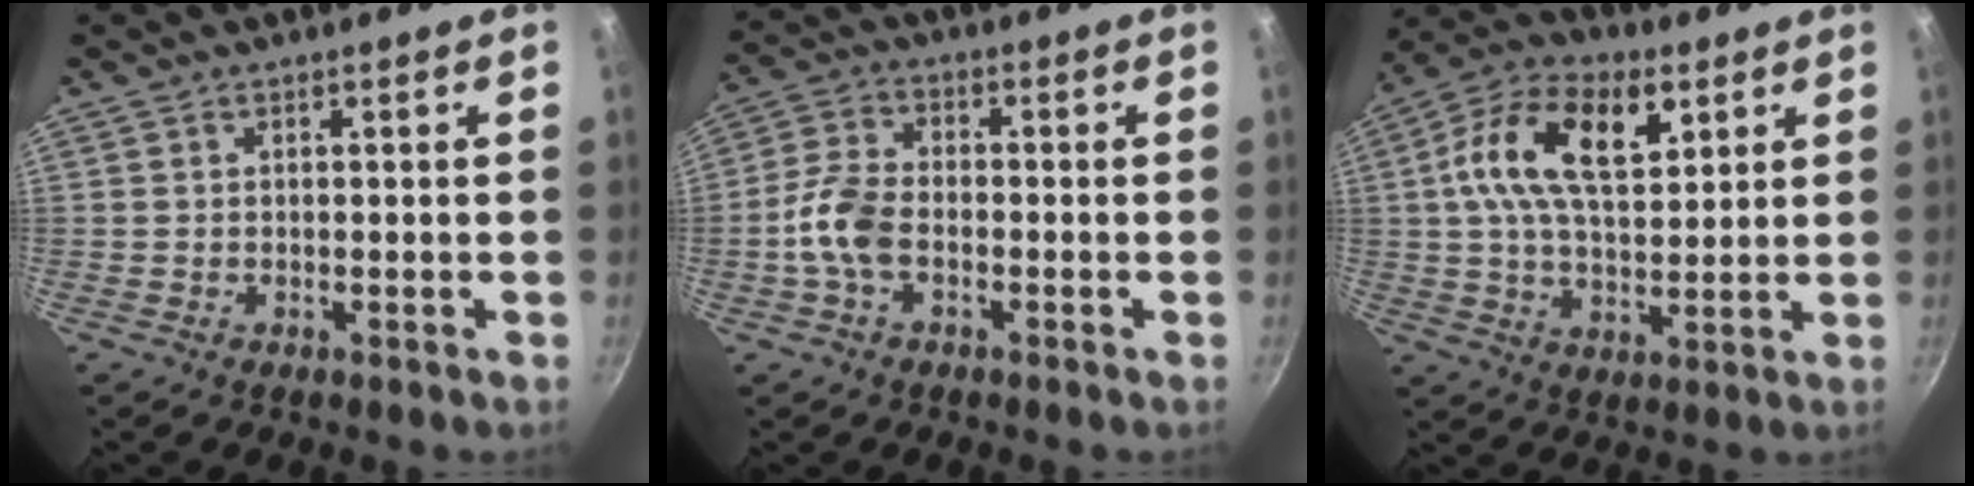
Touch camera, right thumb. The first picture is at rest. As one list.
[{"total": 7.5, "force": [-2.1, 4.4, 5.7], "torque": [-0.116, 0.028, -0.052]}, {"total": 16.0, "force": [5.1, 8.8, 12.3], "torque": [-0.202, 0.000, 0.077]}]